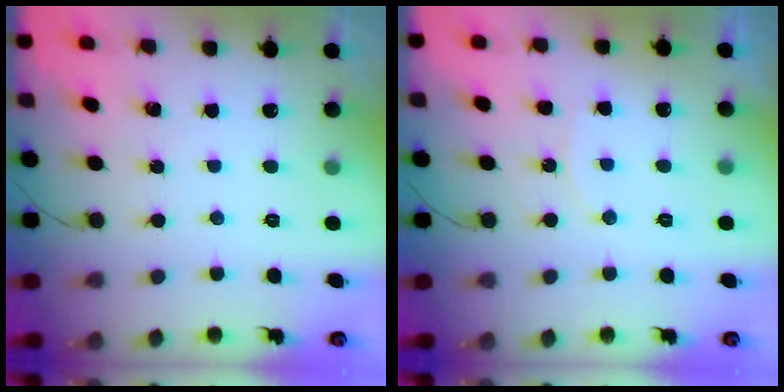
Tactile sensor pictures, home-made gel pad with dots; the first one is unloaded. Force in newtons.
{"total": 6.7, "press": 6.6, "slide": 0.6}